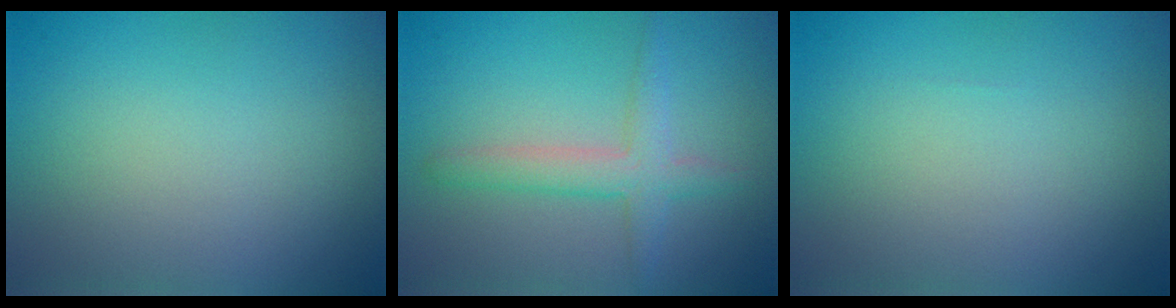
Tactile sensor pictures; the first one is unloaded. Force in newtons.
{"total": 2.9, "press": 2.9, "slide": 0.2}
{"total": 0.0}